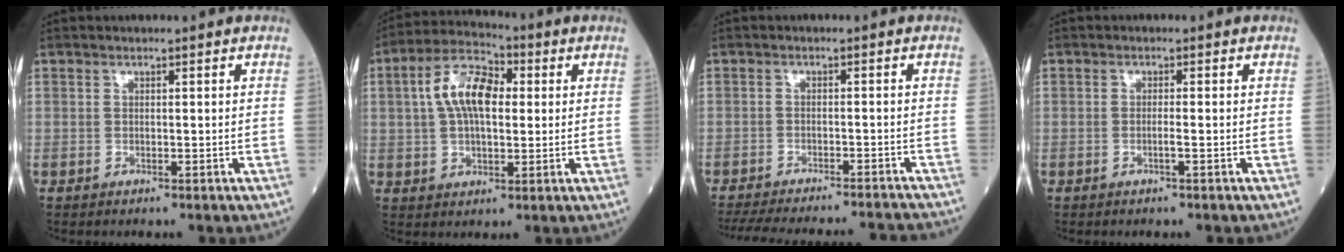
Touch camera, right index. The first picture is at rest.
{"total": 10.0, "force": [1.8, 4.9, 8.5], "torque": [-0.171, 0.028, 0.027]}
{"total": 19.6, "force": [-18.2, 1.7, 7.0], "torque": [-0.138, -0.028, -0.245]}
{"total": 1.3, "force": [-0.5, -0.2, 1.2], "torque": [-0.021, 0.000, -0.011]}